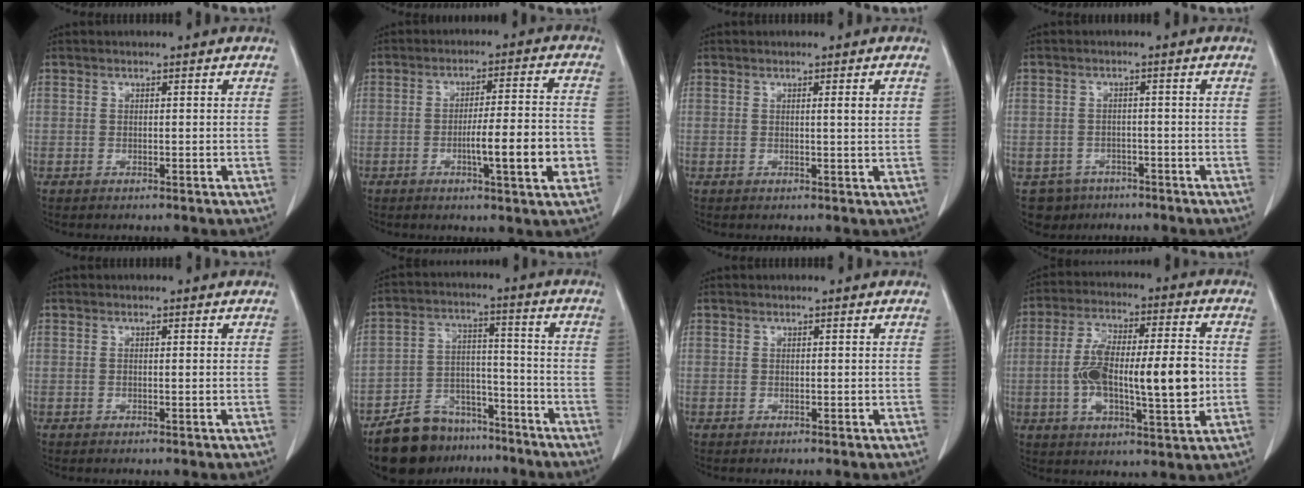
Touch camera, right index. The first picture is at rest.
{"total": 10.3, "force": [-3.0, 0.9, 9.9], "torque": [-0.149, 0.002, -0.045]}
{"total": 2.0, "force": [0.6, -0.1, 1.9], "torque": [-0.030, -0.001, 0.008]}
{"total": 4.6, "force": [-2.8, 3.6, 0.0], "torque": [0.007, 0.009, -0.036]}
{"total": 0.6, "force": [0.0, 0.1, 0.6], "torque": [-0.015, -0.002, 0.001]}
{"total": 11.8, "force": [-9.4, 6.2, 3.4], "torque": [-0.051, 0.033, -0.152]}
{"total": 0.0}
{"total": 16.9, "force": [-1.3, 4.3, 16.3], "torque": [-0.289, 0.011, -0.020]}